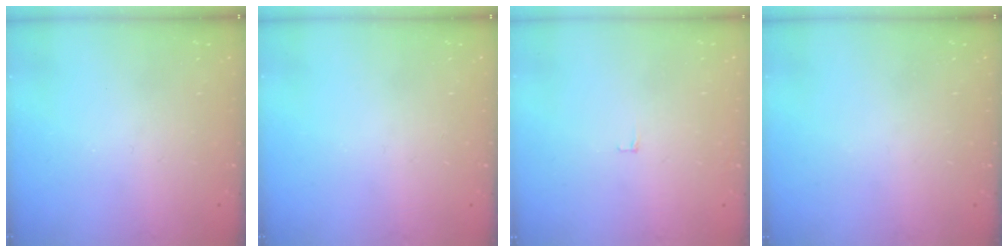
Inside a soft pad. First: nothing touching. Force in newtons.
{"total": 0.0}
{"total": 3.4, "press": 3.4, "slide": 0.3}
{"total": 0.0}